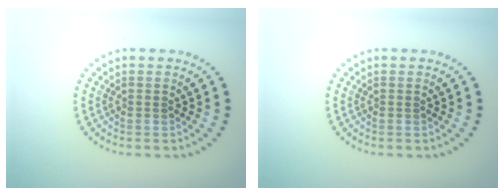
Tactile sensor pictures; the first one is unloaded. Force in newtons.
{"total": 0.0}